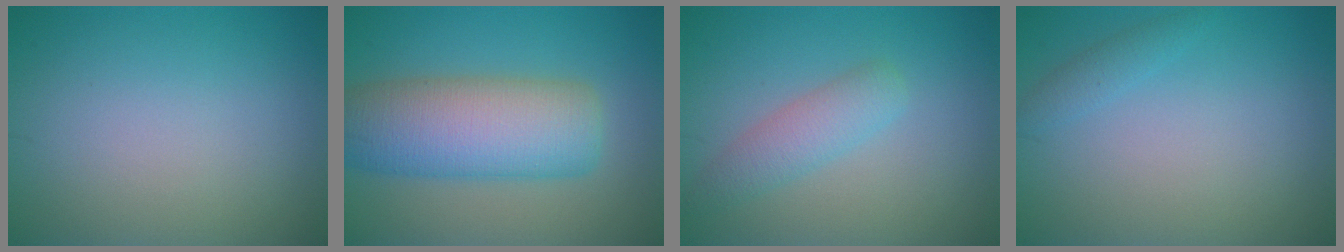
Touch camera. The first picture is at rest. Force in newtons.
{"total": 9.1, "press": 9.1, "slide": 0.3}
{"total": 2.6, "press": 2.6, "slide": 0.1}
{"total": 1.2, "press": 1.2, "slide": 0.1}